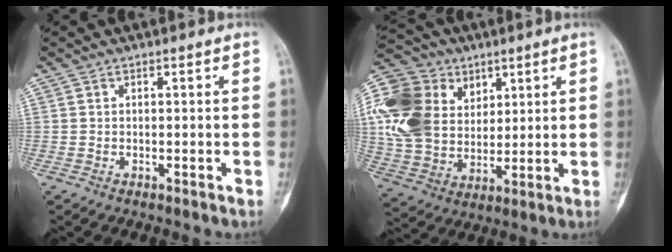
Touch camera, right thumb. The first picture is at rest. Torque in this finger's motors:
{"motor_torque": [0.52, 2.69, 1.05, 0.64, 0.15]}